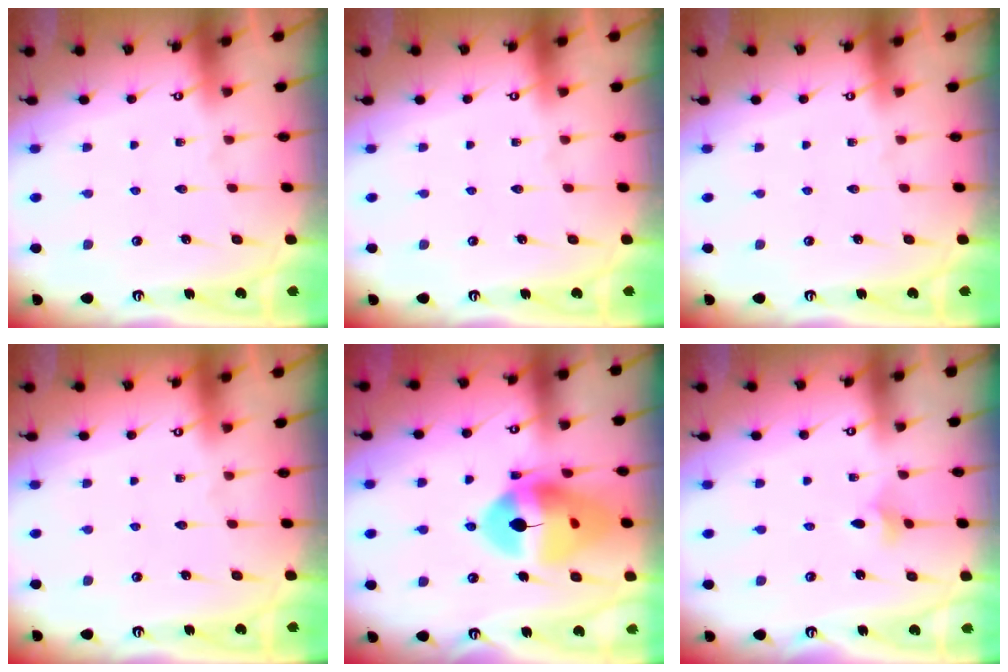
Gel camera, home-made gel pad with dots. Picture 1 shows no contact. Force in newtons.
{"total": 0.0}
{"total": 0.0}
{"total": 0.0}
{"total": 17.7, "press": 17.5, "slide": 2.3}
{"total": 2.9, "press": 2.9, "slide": 0.5}